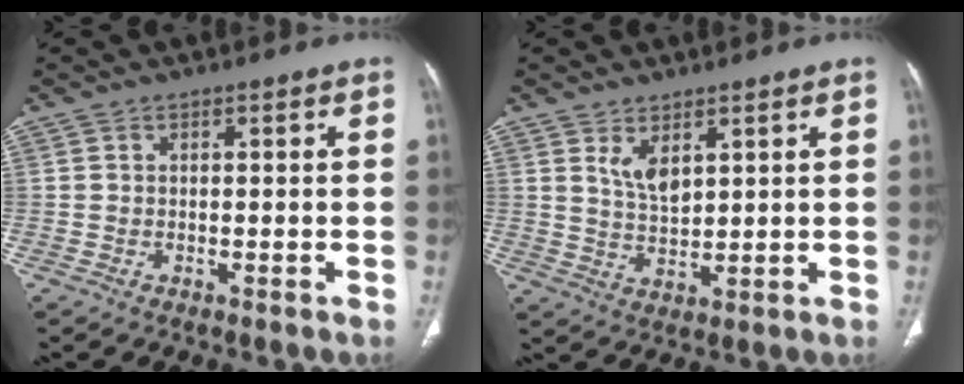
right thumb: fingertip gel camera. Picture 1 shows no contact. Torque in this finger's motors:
{"motor_torque": [-0.11, 0.26, -0.12, 0.06, 0.08]}